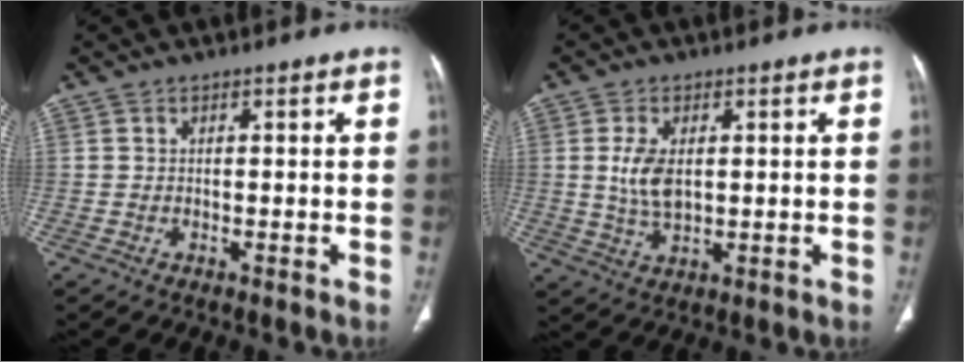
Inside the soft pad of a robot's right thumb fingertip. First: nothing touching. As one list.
[{"total": 6.2, "force": [0.9, 3.4, 5.1], "torque": [-0.099, -0.007, 0.021]}]